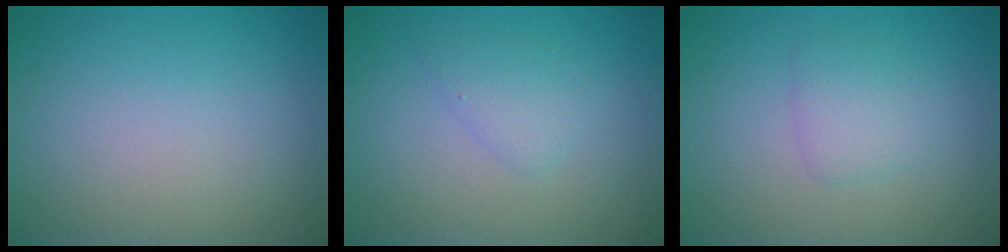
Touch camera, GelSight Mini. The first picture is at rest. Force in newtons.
{"total": 1.7, "press": 1.7, "slide": 0.1}
{"total": 1.9, "press": 1.9, "slide": 0.0}